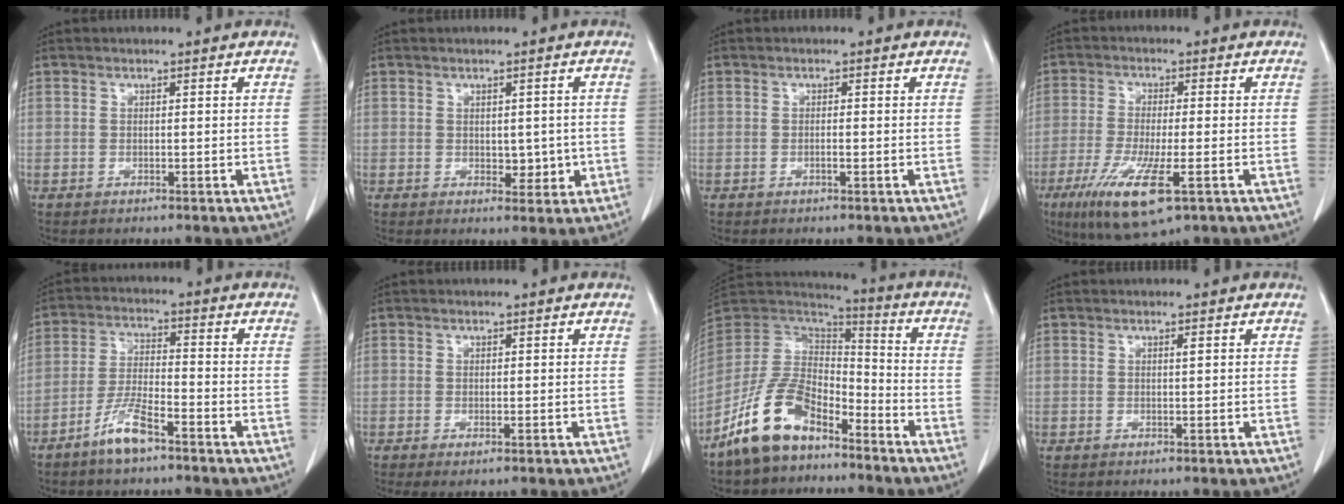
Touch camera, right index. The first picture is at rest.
{"total": 3.2, "force": [-0.3, 2.0, 2.5], "torque": [-0.024, -0.002, 0.004]}
{"total": 0.8, "force": [-0.2, 0.0, 0.7], "torque": [-0.013, 0.001, -0.004]}
{"total": 11.2, "force": [-5.3, 2.0, 9.6], "torque": [-0.183, -0.033, -0.088]}
{"total": 6.5, "force": [-4.5, 1.1, 4.6], "torque": [-0.096, -0.005, -0.089]}
{"total": 1.3, "force": [-0.6, 0.4, 1.1], "torque": [-0.018, -0.004, -0.007]}
{"total": 13.2, "force": [-8.9, 6.0, 7.6], "torque": [-0.158, 0.019, -0.176]}
{"total": 0.5, "force": [0.2, 0.0, 0.5], "torque": [-0.009, 0.000, 0.004]}